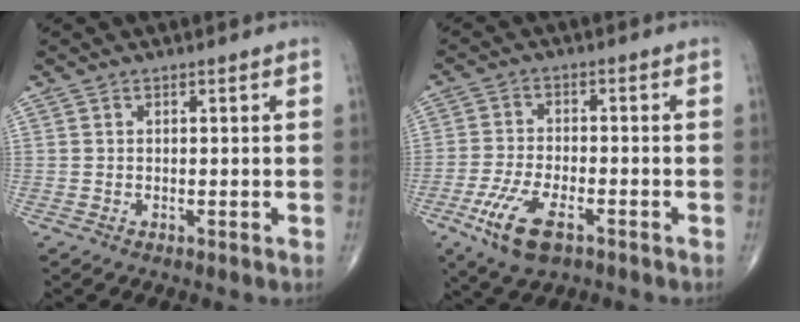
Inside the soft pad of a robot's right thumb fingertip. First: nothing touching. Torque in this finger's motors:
{"motor_torque": [0.09, 0.31, 0.45, 0.14, 0.25]}